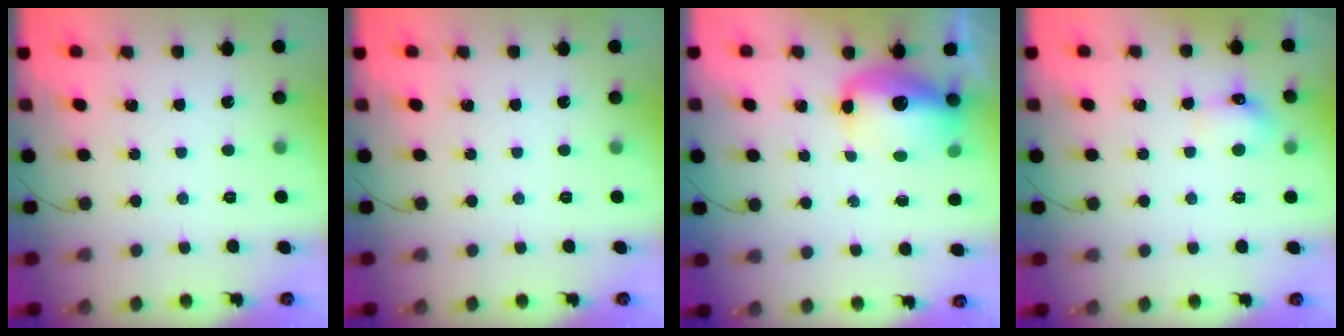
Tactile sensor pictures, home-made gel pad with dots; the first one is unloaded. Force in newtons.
{"total": 0.0}
{"total": 12.3, "press": 12.0, "slide": 2.7}
{"total": 6.7, "press": 6.5, "slide": 1.6}